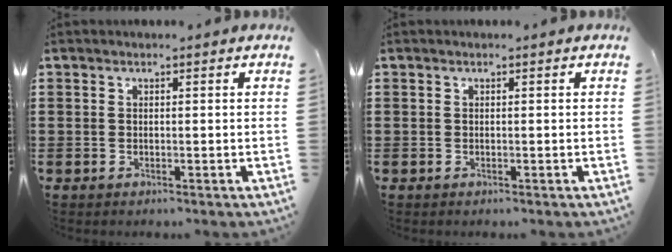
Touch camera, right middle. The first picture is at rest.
{"total": 0.0}